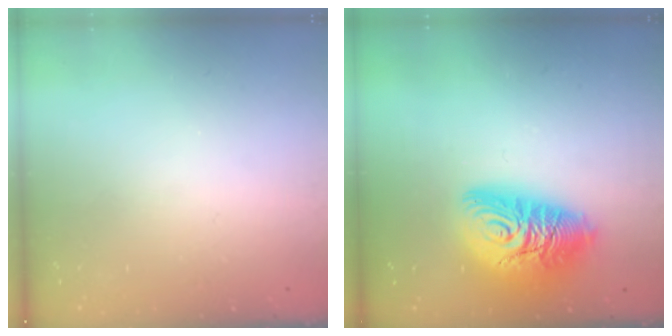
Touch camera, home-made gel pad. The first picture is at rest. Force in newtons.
{"total": 16.6, "press": 16.6, "slide": 1.5}